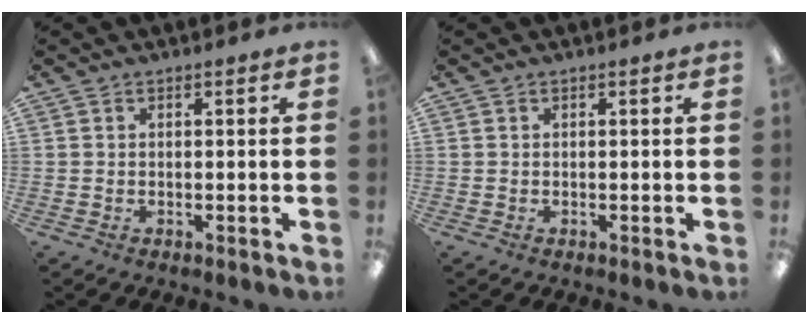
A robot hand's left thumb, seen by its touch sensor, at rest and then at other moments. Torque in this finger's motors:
{"motor_torque": [-0.09, 0.09, -0.24, 0.24, 0.00]}